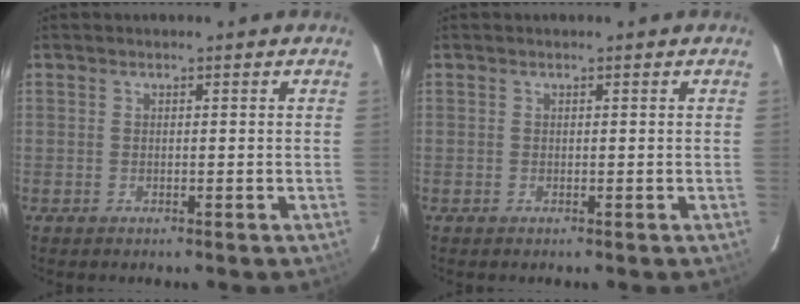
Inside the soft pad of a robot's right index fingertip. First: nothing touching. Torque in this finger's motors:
{"motor_torque": [0.04, -0.03, 0.03, 0.01]}